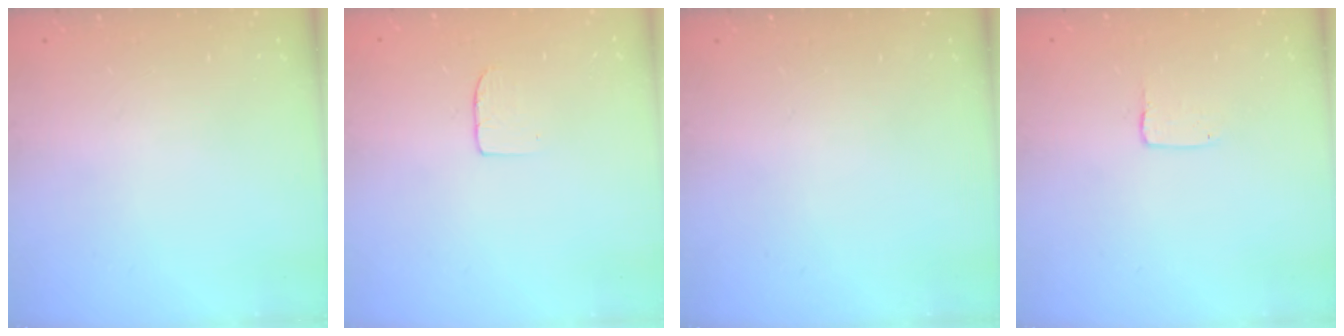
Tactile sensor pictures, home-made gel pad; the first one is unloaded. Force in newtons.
{"total": 3.7, "press": 3.7, "slide": 0.3}
{"total": 0.0}
{"total": 2.0, "press": 2.0, "slide": 0.2}